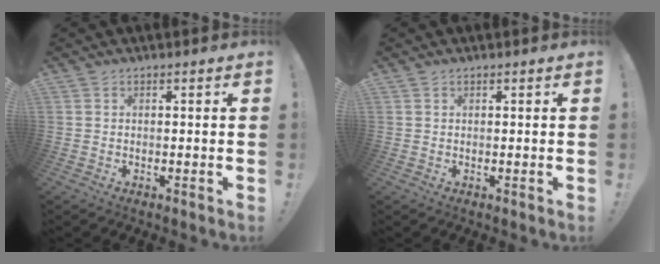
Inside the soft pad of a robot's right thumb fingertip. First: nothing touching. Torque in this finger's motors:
{"motor_torque": [-0.05, -0.15, -0.02, 0.01, -0.03]}